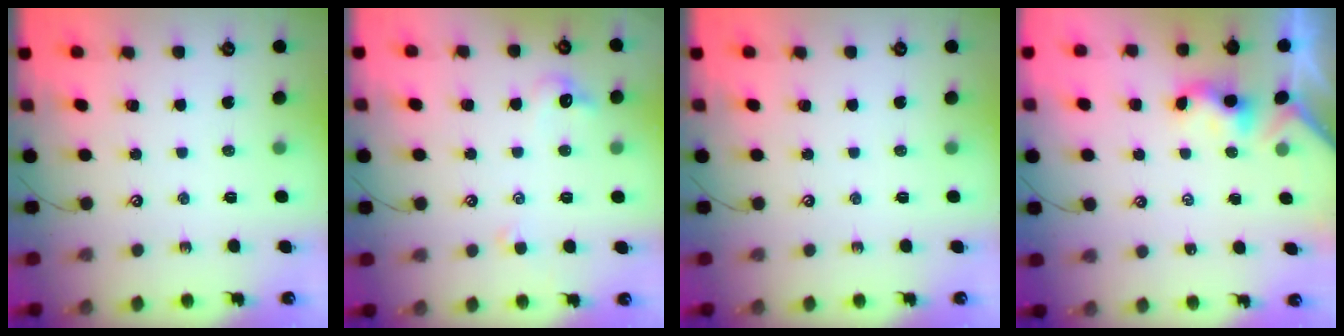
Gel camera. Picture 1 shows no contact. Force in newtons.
{"total": 2.3, "press": 2.2, "slide": 0.7}
{"total": 0.0}
{"total": 0.9, "press": 0.9, "slide": 0.3}